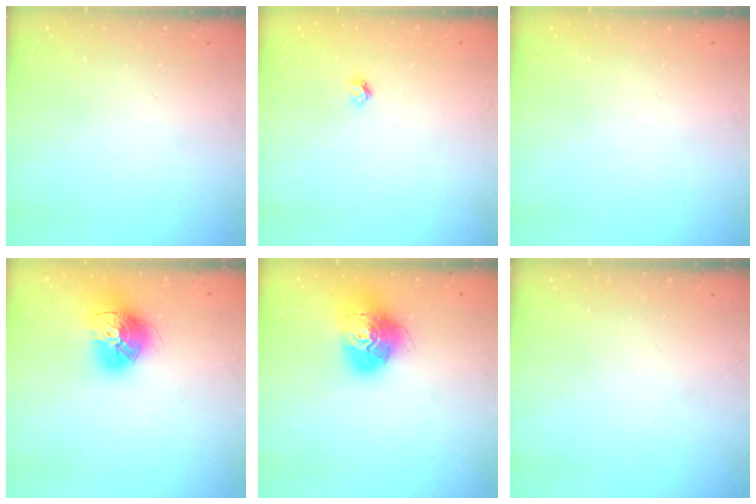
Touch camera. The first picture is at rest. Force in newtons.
{"total": 3.7, "press": 3.6, "slide": 0.4}
{"total": 0.0}
{"total": 15.9, "press": 15.9, "slide": 1.5}
{"total": 16.5, "press": 16.4, "slide": 1.5}
{"total": 0.0}